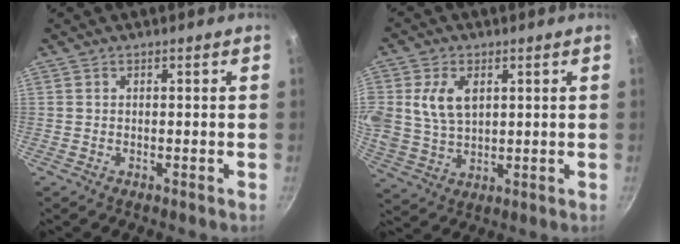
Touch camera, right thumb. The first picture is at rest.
{"total": 9.1, "force": [2.5, 6.1, 6.2], "torque": [-0.110, -0.011, 0.049]}